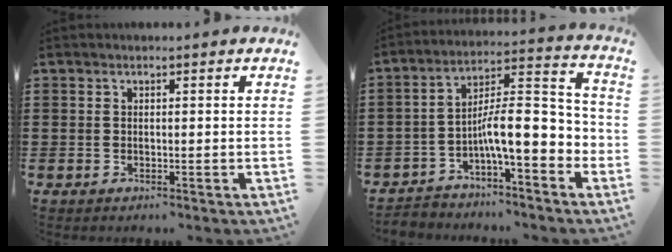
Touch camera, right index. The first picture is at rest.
{"total": 8.5, "force": [-2.8, 2.5, 7.7], "torque": [-0.134, -0.010, -0.054]}